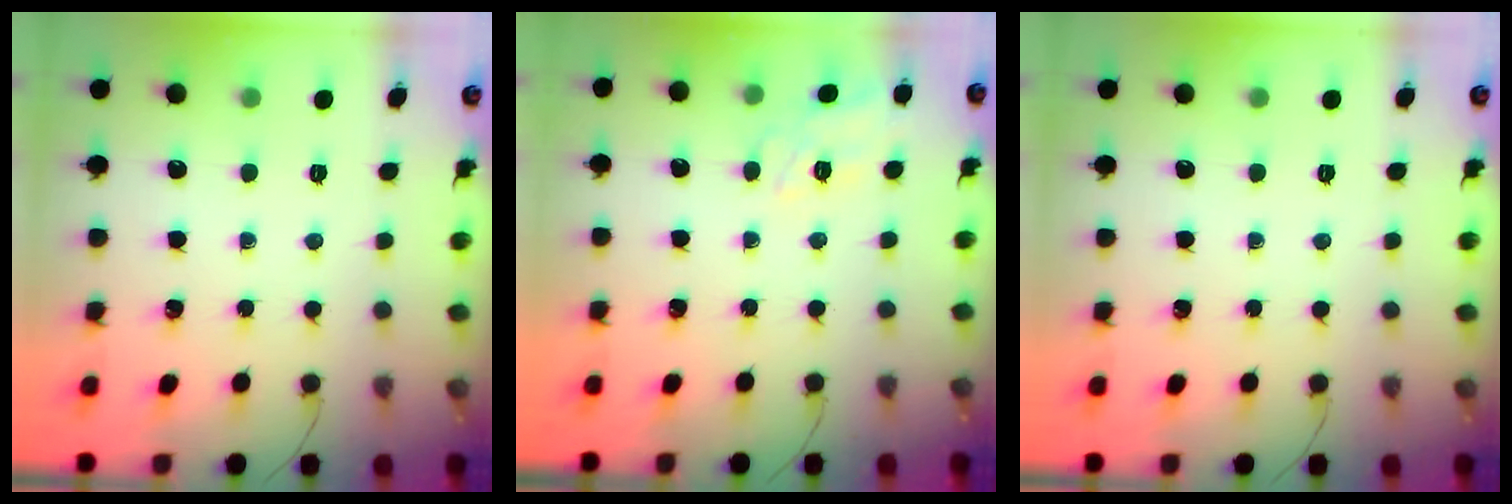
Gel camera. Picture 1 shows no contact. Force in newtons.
{"total": 12.4, "press": 12.4, "slide": 0.6}
{"total": 0.0}